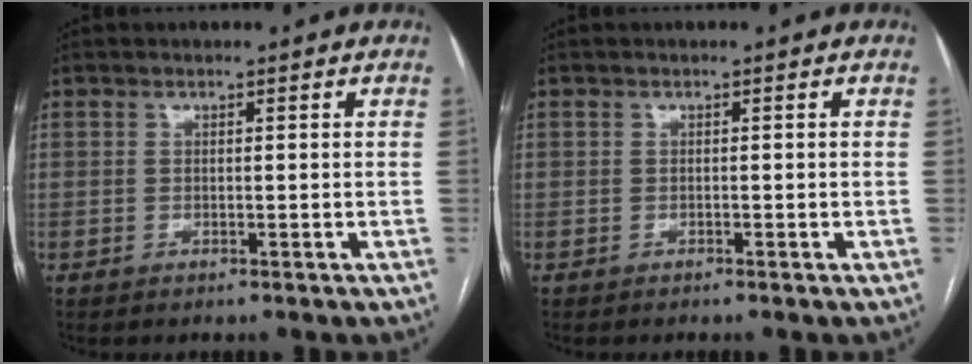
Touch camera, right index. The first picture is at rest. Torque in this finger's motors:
{"motor_torque": [-0.02, 0.02, -0.02, -0.01]}